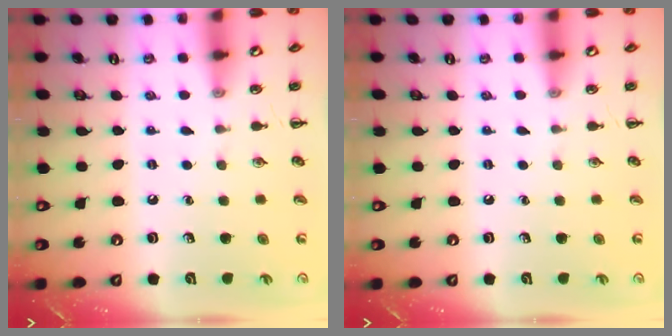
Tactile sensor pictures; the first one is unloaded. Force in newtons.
{"total": 0.0}